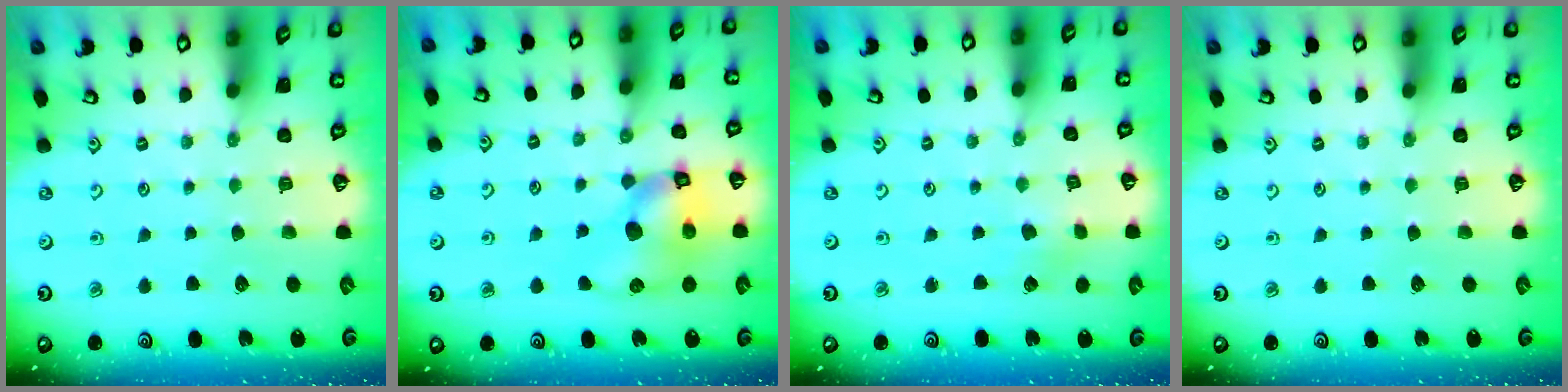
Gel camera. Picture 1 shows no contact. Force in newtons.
{"total": 12.5, "press": 12.3, "slide": 1.8}
{"total": 1.4, "press": 1.4, "slide": 0.1}
{"total": 0.0}